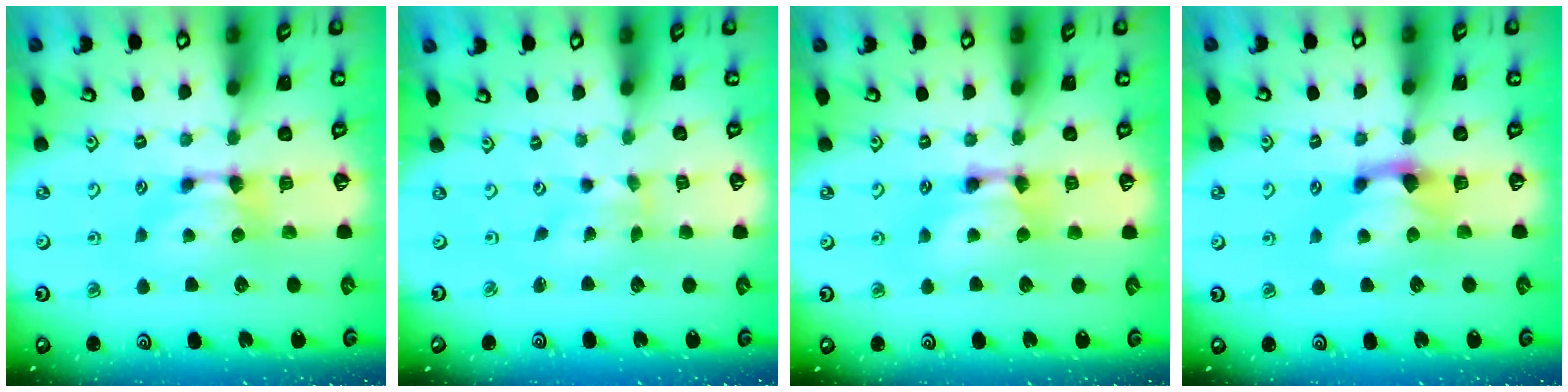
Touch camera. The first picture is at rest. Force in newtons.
{"total": 3.0, "press": 2.9, "slide": 0.9}
{"total": 1.7, "press": 1.7, "slide": 0.1}
{"total": 1.2, "press": 0.5, "slide": 1.1}